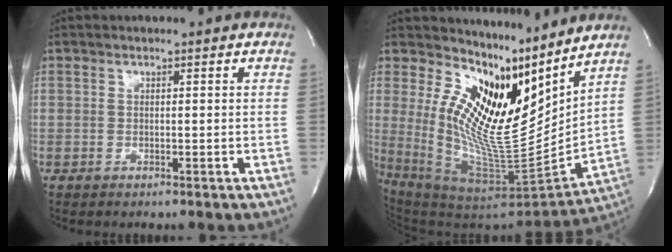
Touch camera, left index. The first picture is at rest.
{"total": 14.3, "force": [10.2, 2.9, 9.6], "torque": [-0.153, -0.039, 0.193]}